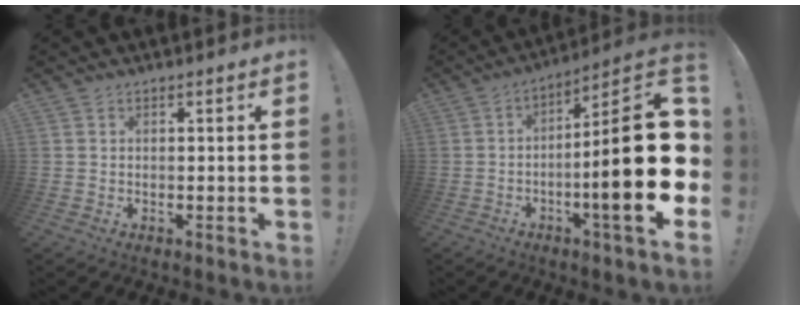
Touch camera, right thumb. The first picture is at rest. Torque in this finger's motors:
{"motor_torque": [0.44, 1.11, 2.29, -0.48, 0.39]}